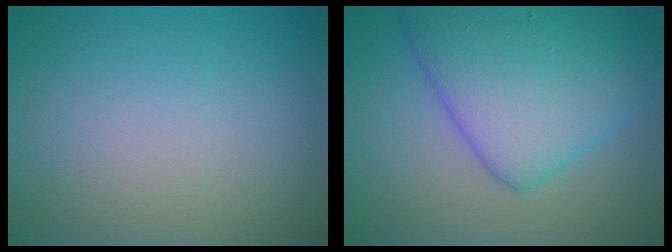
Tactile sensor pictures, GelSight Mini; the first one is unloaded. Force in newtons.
{"total": 7.8, "press": 7.8, "slide": 0.3}